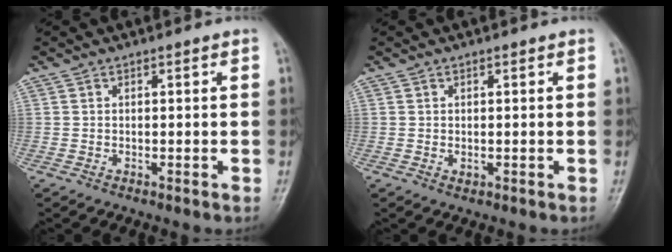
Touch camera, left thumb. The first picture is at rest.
{"total": 0.9, "force": [0.1, 0.6, 0.7], "torque": [-0.009, -0.002, 0.004]}